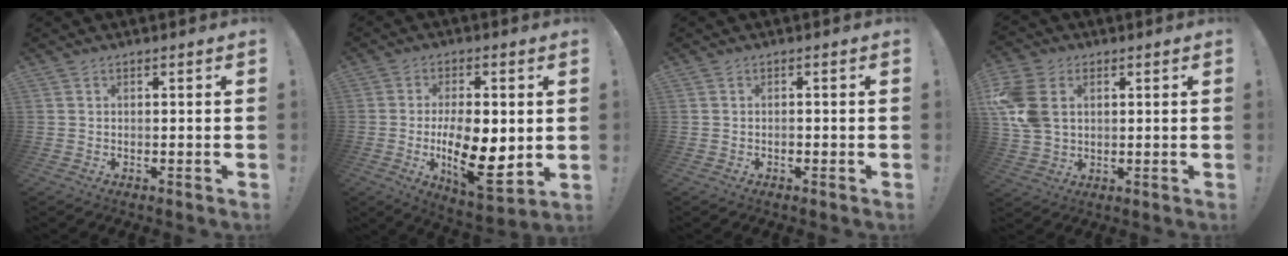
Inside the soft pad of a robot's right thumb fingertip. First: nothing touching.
{"total": 17.2, "force": [-2.0, 7.8, 15.2], "torque": [-0.252, -0.012, -0.028]}
{"total": 0.9, "force": [-0.7, 0.4, 0.4], "torque": [-0.007, 0.001, -0.011]}
{"total": 12.5, "force": [3.2, 9.0, 8.0], "torque": [-0.161, -0.005, 0.062]}